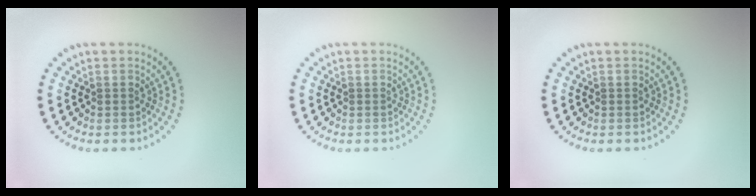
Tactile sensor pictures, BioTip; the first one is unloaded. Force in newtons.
{"total": 0.0}
{"total": 0.0}